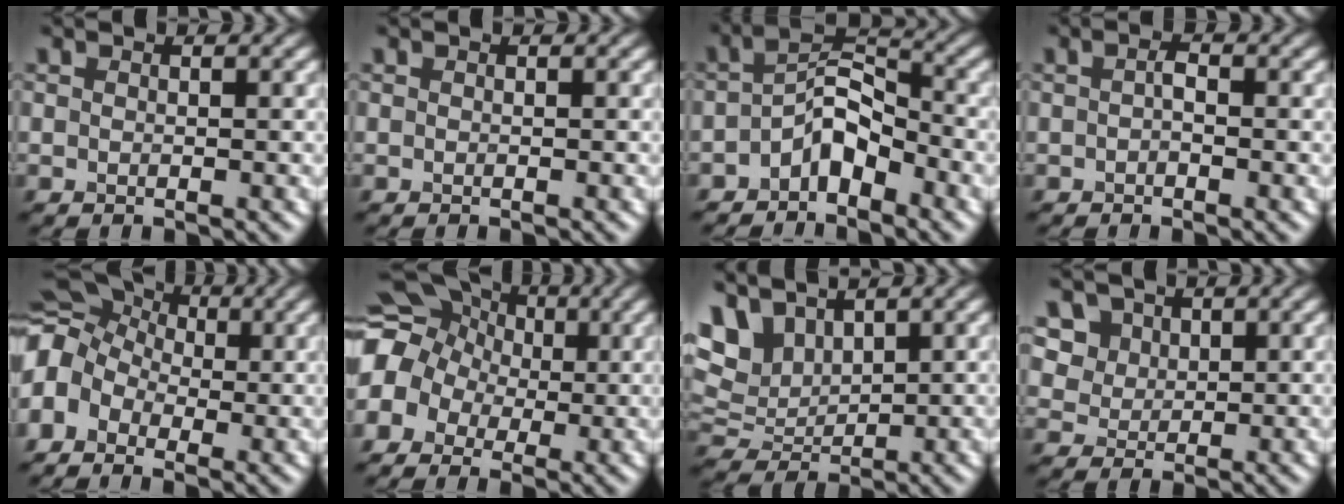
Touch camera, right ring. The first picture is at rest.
{"total": 0.0}
{"total": 4.2, "force": [-2.4, 1.9, 2.9], "torque": [-0.049, 0.016, -0.049]}
{"total": 1.0, "force": [-0.3, 0.4, 0.9], "torque": [-0.016, 0.002, -0.007]}
{"total": 9.6, "force": [-0.1, 7.8, 5.6], "torque": [-0.129, 0.034, -0.045]}
{"total": 13.9, "force": [1.0, 12.5, 6.1], "torque": [-0.148, 0.028, -0.040]}
{"total": 6.0, "force": [3.6, 3.4, 3.4], "torque": [-0.084, 0.007, 0.071]}
{"total": 5.9, "force": [3.3, 4.4, 2.2], "torque": [-0.054, -0.002, 0.060]}